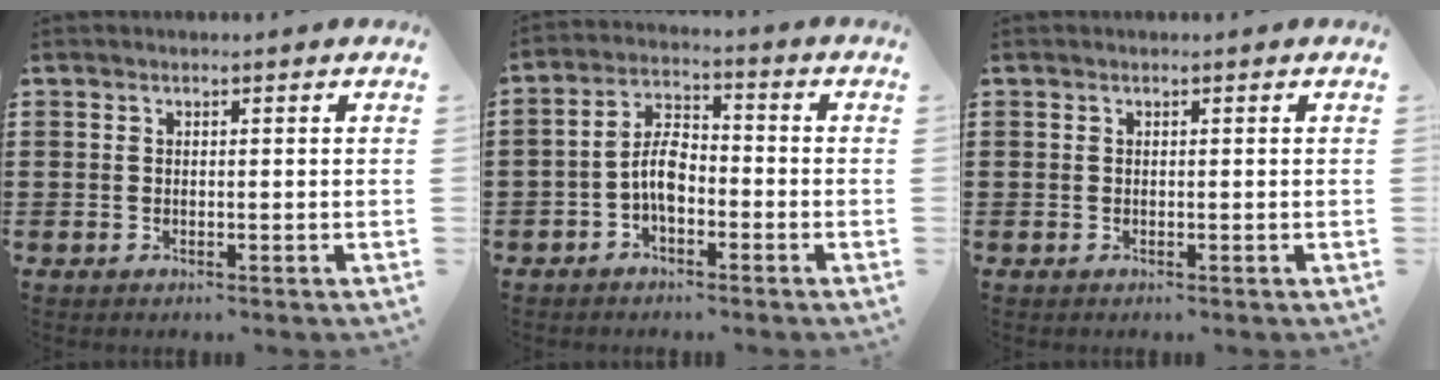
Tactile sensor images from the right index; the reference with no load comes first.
{"total": 5.6, "force": [-2.0, 2.7, 4.5], "torque": [-0.100, 0.002, -0.042]}
{"total": 0.0}